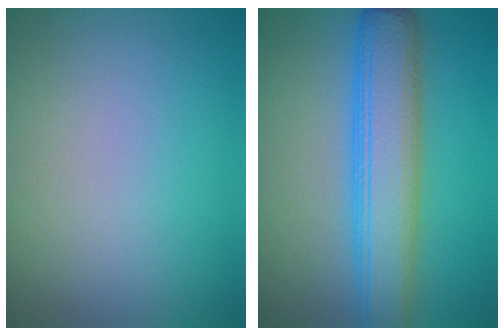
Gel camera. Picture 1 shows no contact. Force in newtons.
{"total": 6.9, "press": 6.9, "slide": 0.1}